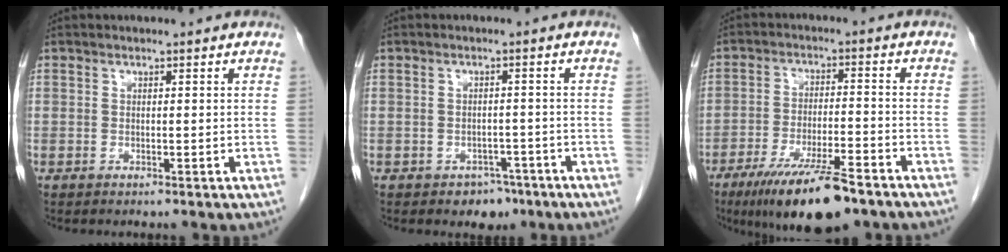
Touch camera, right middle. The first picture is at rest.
{"total": 3.4, "force": [-2.2, 2.3, 1.0], "torque": [-0.008, 0.008, -0.024]}
{"total": 13.2, "force": [-9.3, 2.4, 9.1], "torque": [-0.156, -0.026, -0.155]}